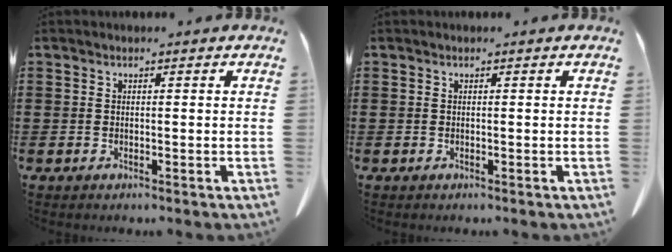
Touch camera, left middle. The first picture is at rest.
{"total": 0.0}